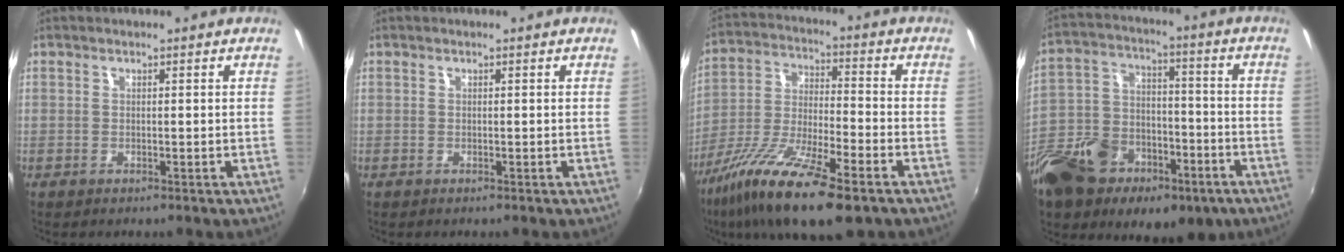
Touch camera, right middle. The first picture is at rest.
{"total": 0.0}
{"total": 18.4, "force": [-11.4, 4.3, 13.8], "torque": [-0.272, -0.040, -0.212]}
{"total": 26.9, "force": [-14.6, 16.3, 15.6], "torque": [-0.348, -0.017, -0.235]}